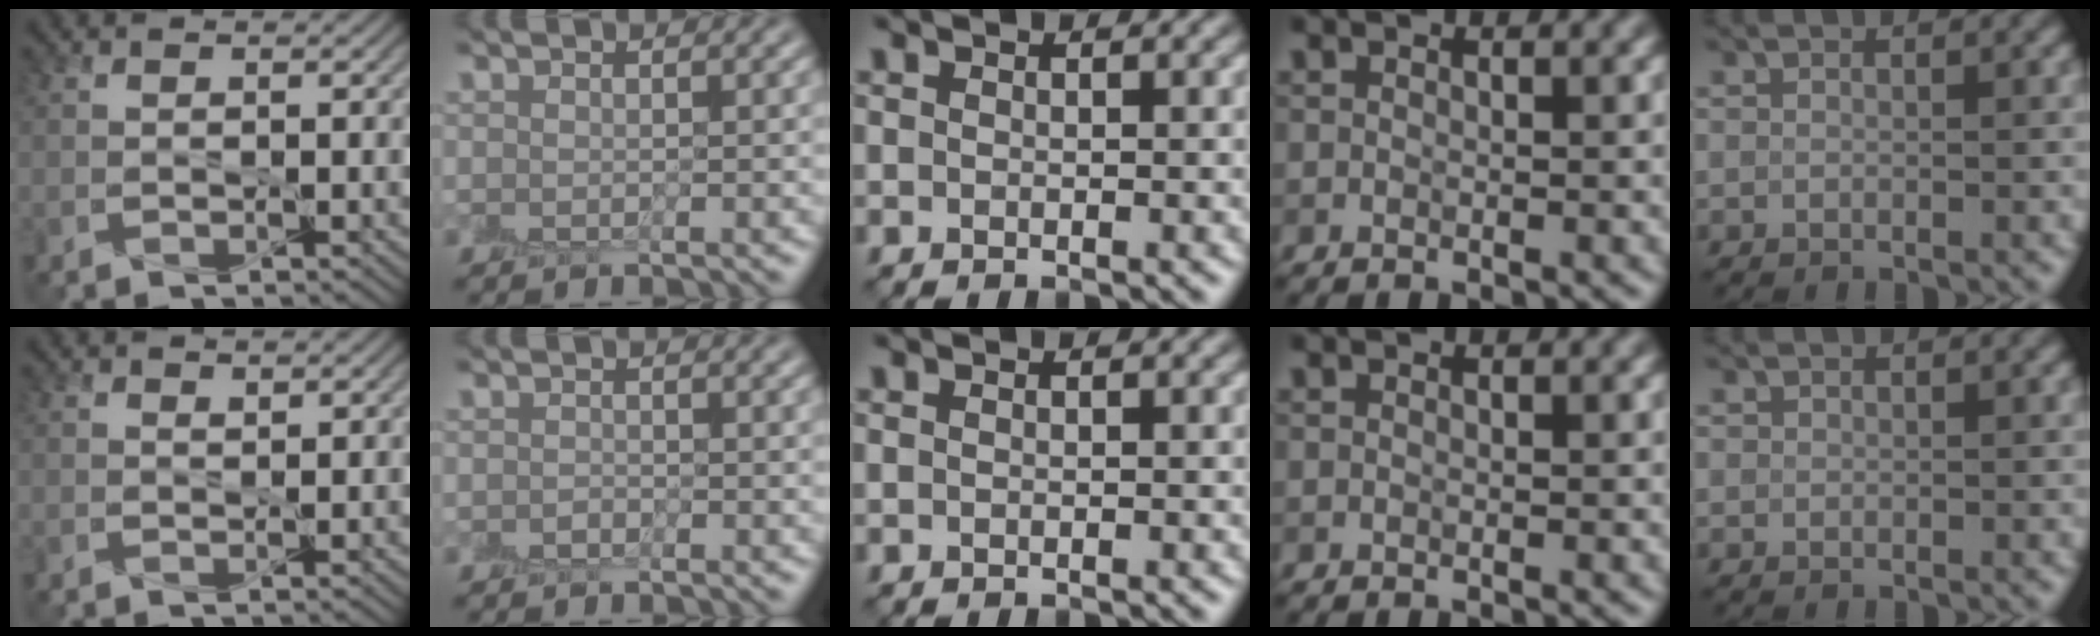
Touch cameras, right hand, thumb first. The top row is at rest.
{"thumb": {"total": 0.7, "force": [0.6, 0.2, 0.2], "torque": [-0.006, -0.003, 0.013]}, "index": {"total": 0.7, "force": [-0.6, 0.4, 0.0], "torque": [0.002, 0.002, -0.008]}}